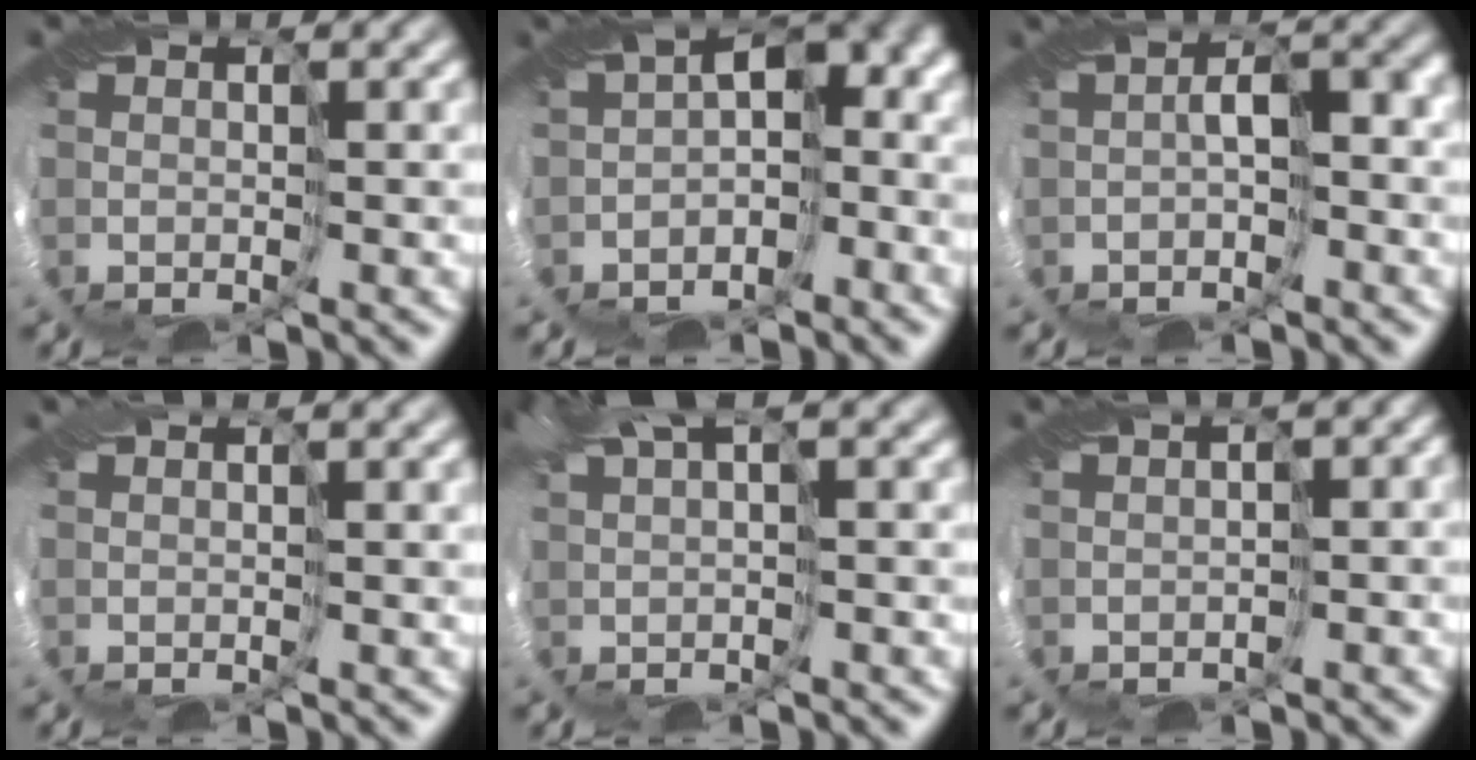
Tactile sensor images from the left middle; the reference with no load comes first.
{"total": 7.3, "force": [-0.9, 4.8, 5.5], "torque": [-0.072, 0.006, -0.016]}
{"total": 5.2, "force": [-0.3, 2.6, 4.5], "torque": [-0.055, 0.015, -0.007]}
{"total": 3.2, "force": [1.7, 0.8, 2.7], "torque": [-0.044, 0.010, 0.033]}
{"total": 5.9, "force": [2.4, 1.9, 5.1], "torque": [-0.108, 0.014, 0.048]}
{"total": 3.7, "force": [1.0, 1.7, 3.1], "torque": [-0.043, 0.020, 0.020]}